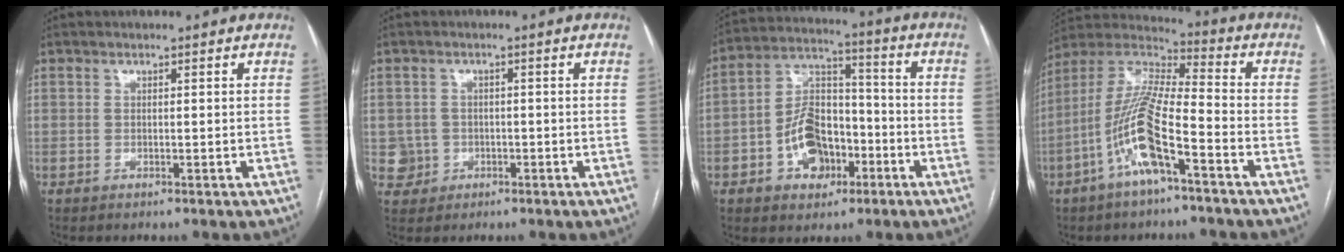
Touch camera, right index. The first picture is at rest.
{"total": 3.3, "force": [-0.7, 3.2, -0.1], "torque": [0.012, 0.011, -0.007]}
{"total": 11.1, "force": [-4.2, 7.2, 7.2], "torque": [-0.146, 0.030, -0.068]}
{"total": 13.6, "force": [-6.0, 2.5, 12.0], "torque": [-0.253, 0.003, -0.115]}